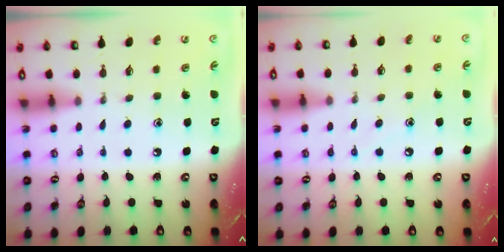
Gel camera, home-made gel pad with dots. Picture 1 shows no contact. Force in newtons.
{"total": 5.4, "press": 5.4, "slide": 0.7}